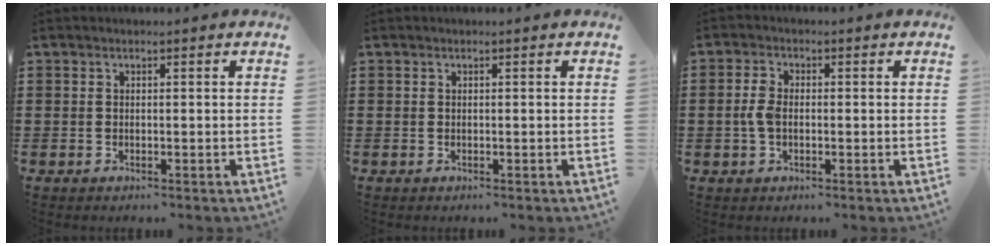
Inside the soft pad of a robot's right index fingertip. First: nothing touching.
{"total": 0.0}
{"total": 3.3, "force": [-0.3, 1.9, 2.7], "torque": [-0.067, 0.000, -0.010]}